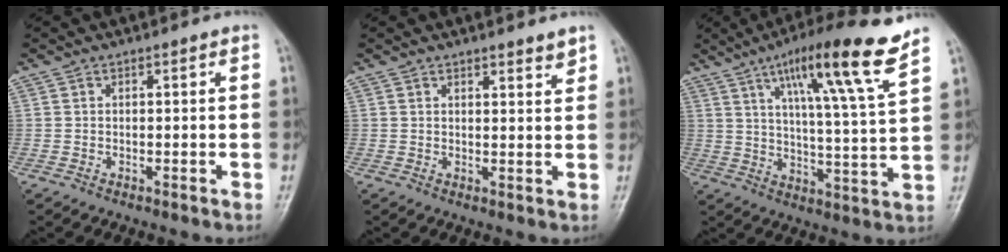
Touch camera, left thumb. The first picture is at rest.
{"total": 2.5, "force": [2.1, 0.5, 1.2], "torque": [-0.009, -0.017, 0.030]}
{"total": 16.4, "force": [10.0, 0.6, 13.0], "torque": [-0.199, -0.046, 0.155]}